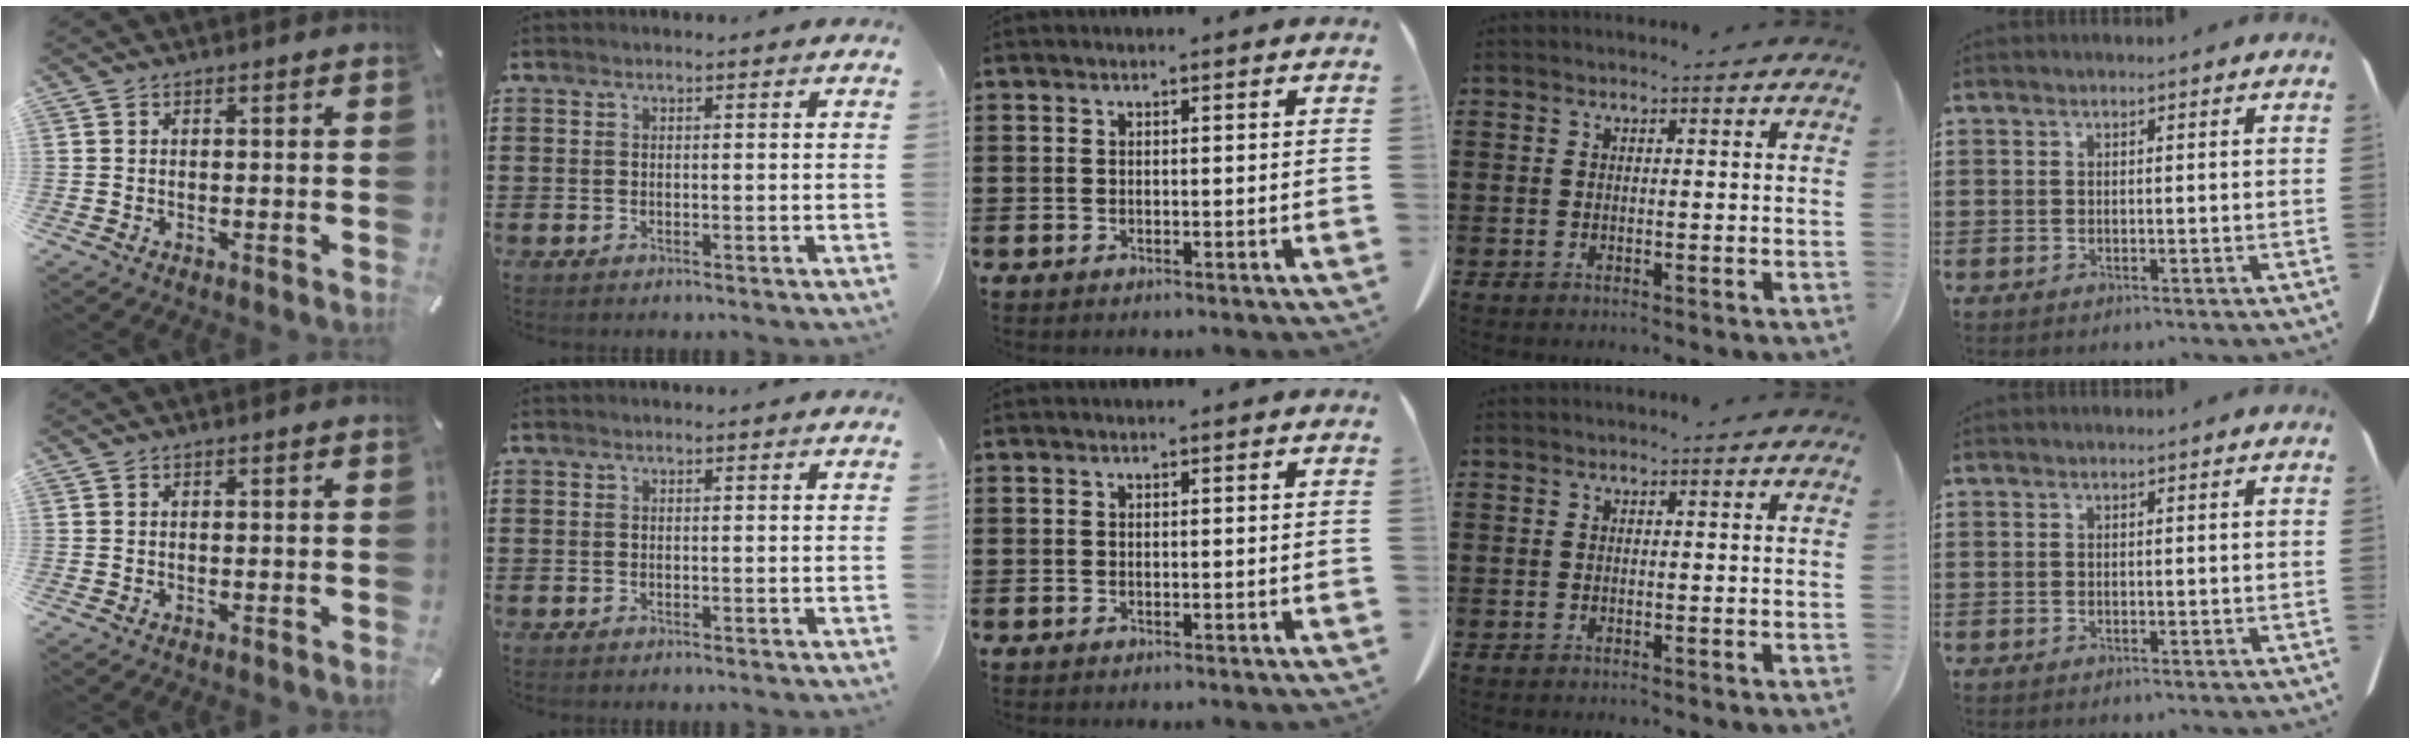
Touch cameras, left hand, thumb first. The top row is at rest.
{}